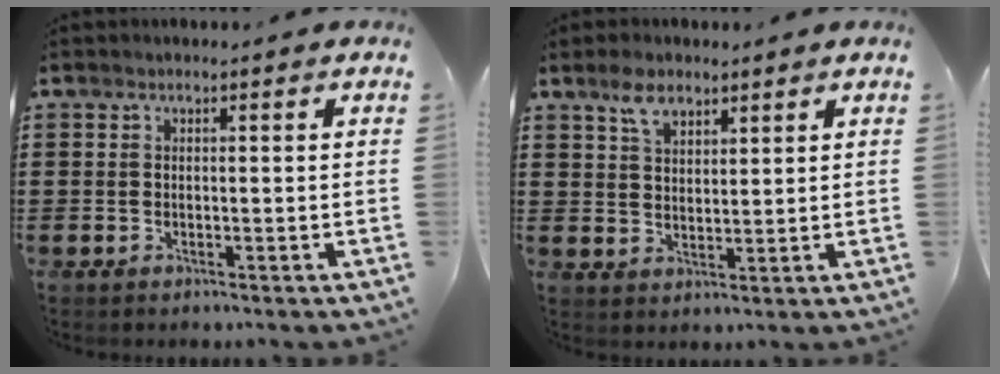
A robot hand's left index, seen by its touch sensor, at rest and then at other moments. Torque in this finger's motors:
{"motor_torque": [0.03, 0.01, -0.02, 0.00]}